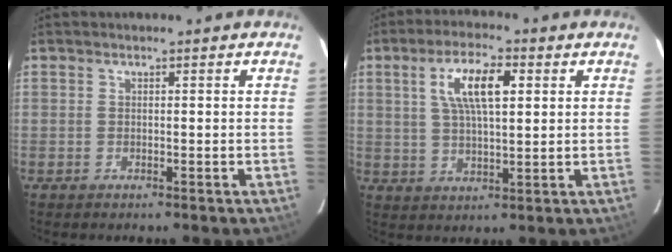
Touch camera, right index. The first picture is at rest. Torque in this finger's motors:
{"motor_torque": [0.56, -0.01, 0.44, 0.13]}